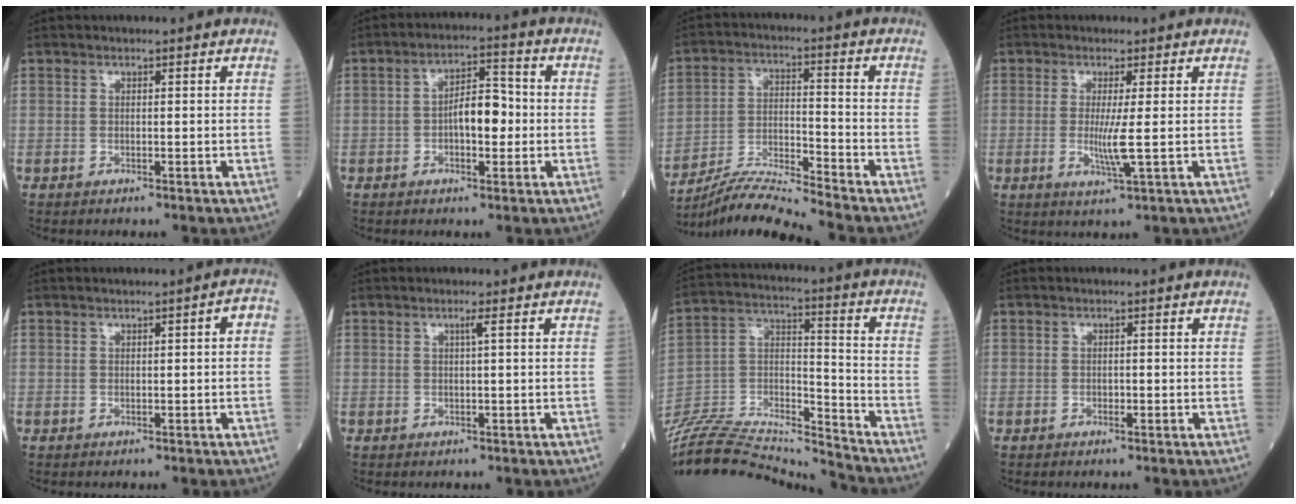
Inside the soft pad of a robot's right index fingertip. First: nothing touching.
{"total": 6.6, "force": [-0.9, 2.6, 6.0], "torque": [-0.101, 0.018, -0.015]}
{"total": 9.8, "force": [-9.2, -1.9, 2.5], "torque": [-0.051, -0.001, -0.172]}
{"total": 4.4, "force": [-0.3, -0.4, 4.4], "torque": [-0.090, -0.013, -0.004]}
{"total": 1.7, "force": [0.0, 0.4, 1.6], "torque": [-0.017, 0.008, -0.002]}
{"total": 0.9, "force": [0.3, -0.3, 0.8], "torque": [-0.019, -0.002, 0.008]}
{"total": 24.1, "force": [-23.3, 1.2, 6.1], "torque": [-0.136, 0.006, -0.388]}
{"total": 0.9, "force": [-0.4, 0.3, 0.8], "torque": [-0.016, -0.001, -0.005]}